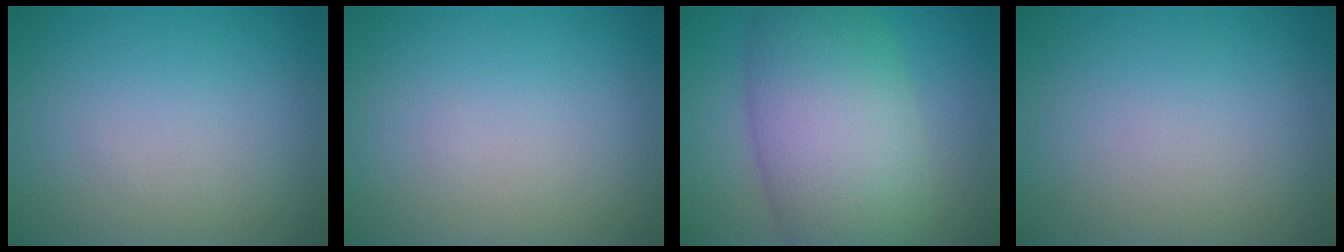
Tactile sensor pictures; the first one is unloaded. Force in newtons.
{"total": 0.0}
{"total": 10.4, "press": 10.4, "slide": 0.4}
{"total": 0.0}